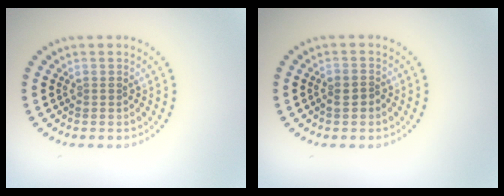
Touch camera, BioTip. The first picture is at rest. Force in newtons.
{"total": 1.5, "press": 1.5, "slide": 0.4}